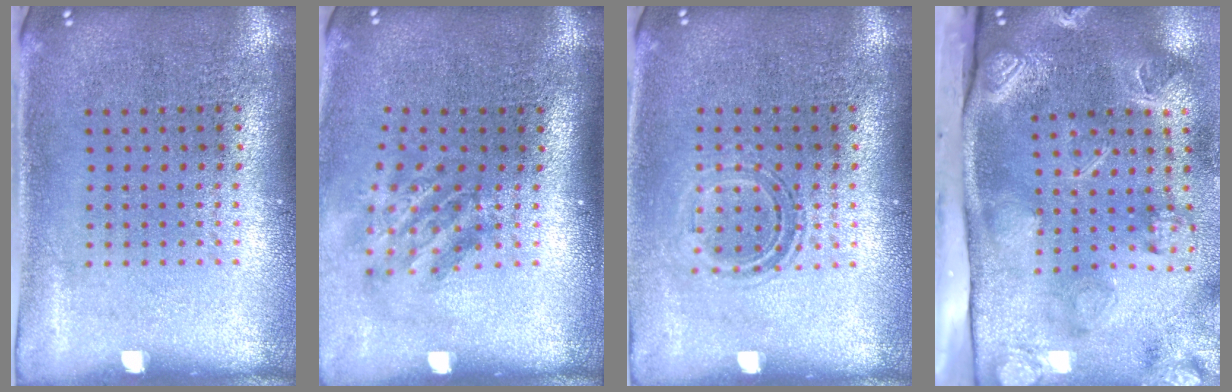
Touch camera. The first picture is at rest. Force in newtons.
{"total": 1.8, "press": 1.2, "slide": 1.4}
{"total": 1.1, "press": 1.0, "slide": 0.5}
{"total": 4.5, "press": 3.3, "slide": 3.2}